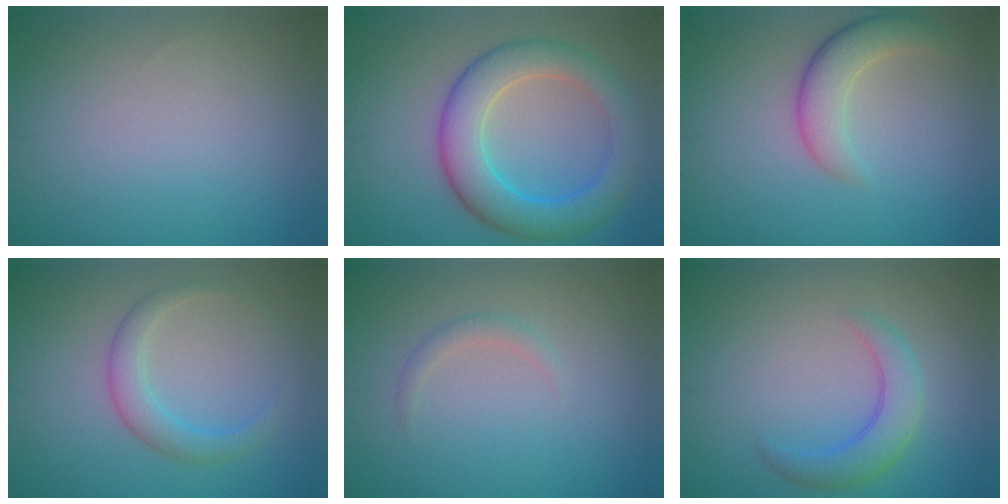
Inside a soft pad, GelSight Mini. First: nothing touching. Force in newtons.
{"total": 6.8, "press": 6.8, "slide": 0.4}
{"total": 3.7, "press": 3.6, "slide": 0.3}
{"total": 2.7, "press": 2.7, "slide": 0.1}
{"total": 1.0, "press": 1.0, "slide": 0.0}
{"total": 3.3, "press": 3.3, "slide": 0.2}